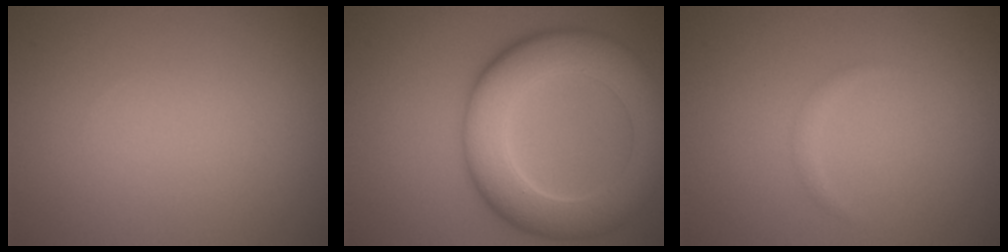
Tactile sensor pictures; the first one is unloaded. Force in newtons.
{"total": 9.4, "press": 9.4, "slide": 0.4}
{"total": 0.7, "press": 0.7, "slide": 0.0}